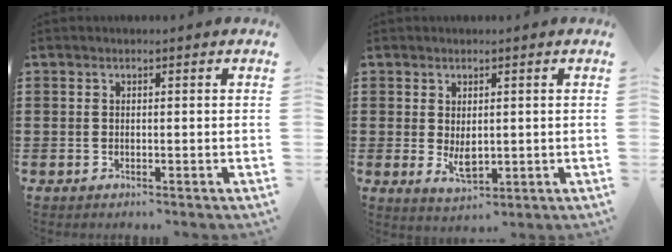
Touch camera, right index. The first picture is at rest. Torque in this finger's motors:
{"motor_torque": [-0.42, 1.28, 0.13, 0.09]}